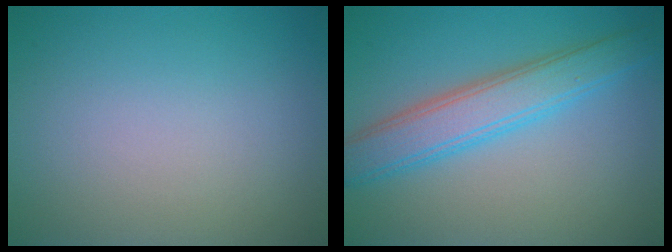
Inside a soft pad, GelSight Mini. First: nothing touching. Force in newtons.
{"total": 4.9, "press": 4.9, "slide": 0.1}